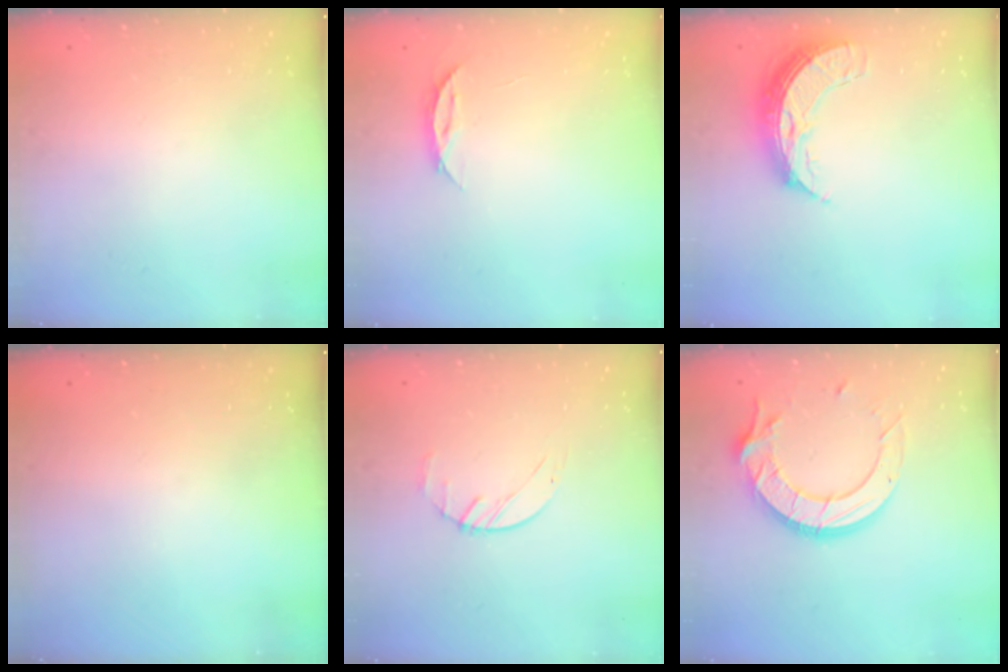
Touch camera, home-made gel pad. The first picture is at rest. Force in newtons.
{"total": 3.7, "press": 3.6, "slide": 0.4}
{"total": 8.6, "press": 8.6, "slide": 0.7}
{"total": 0.0}
{"total": 1.9, "press": 1.9, "slide": 0.3}
{"total": 15.2, "press": 15.2, "slide": 1.3}